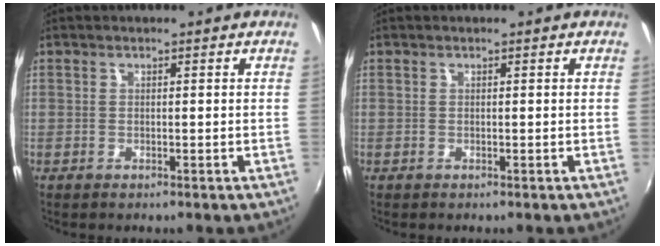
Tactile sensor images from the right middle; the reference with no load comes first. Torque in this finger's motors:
{"motor_torque": [0.10, -0.18, 0.01, 0.00]}